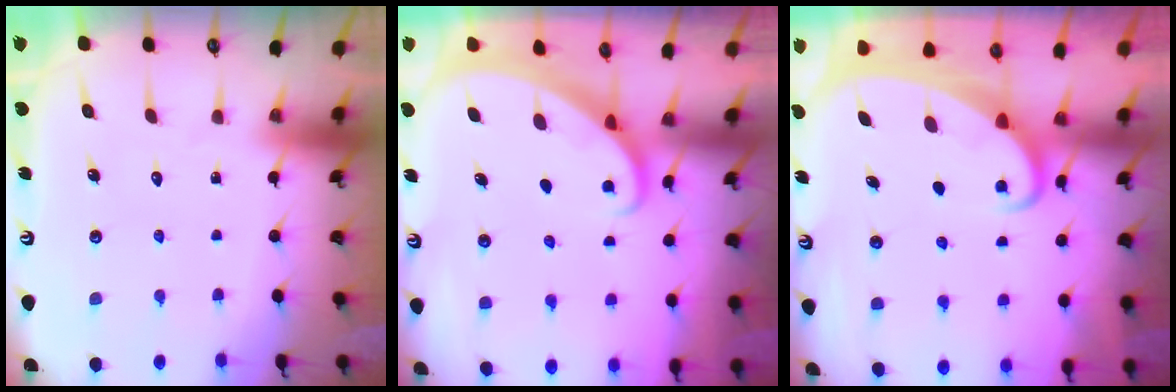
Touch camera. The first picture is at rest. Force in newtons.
{"total": 2.0, "press": 2.0, "slide": 0.0}
{"total": 2.7, "press": 2.7, "slide": 0.4}